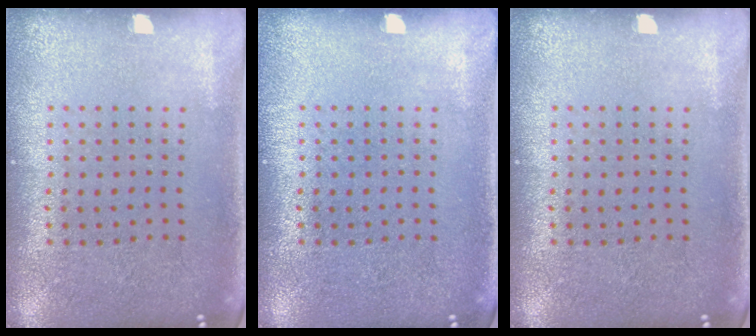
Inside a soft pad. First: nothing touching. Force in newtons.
{"total": 0.0}
{"total": 0.0}